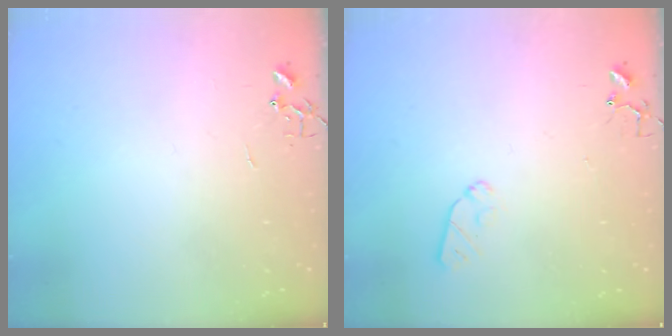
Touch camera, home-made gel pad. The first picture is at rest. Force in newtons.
{"total": 5.2, "press": 5.1, "slide": 0.7}